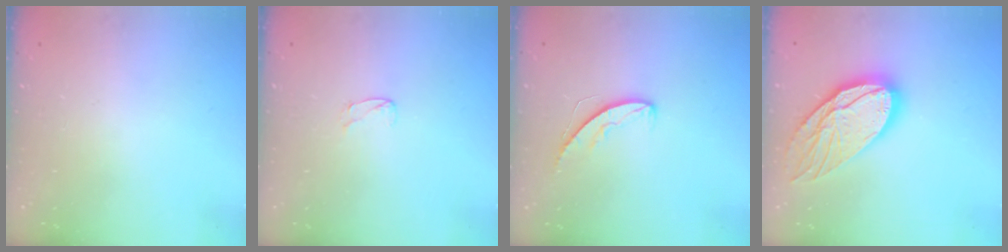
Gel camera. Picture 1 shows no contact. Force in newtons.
{"total": 3.6, "press": 3.6, "slide": 0.3}
{"total": 5.7, "press": 5.7, "slide": 0.5}
{"total": 19.9, "press": 19.8, "slide": 1.8}